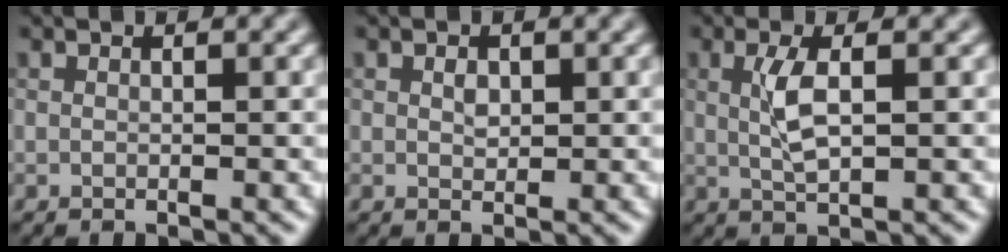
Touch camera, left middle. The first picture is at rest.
{"total": 0.5, "force": [0.1, 0.4, 0.3], "torque": [-0.008, 0.001, 0.009]}
{"total": 2.6, "force": [0.3, 0.7, 2.5], "torque": [-0.059, 0.000, 0.011]}